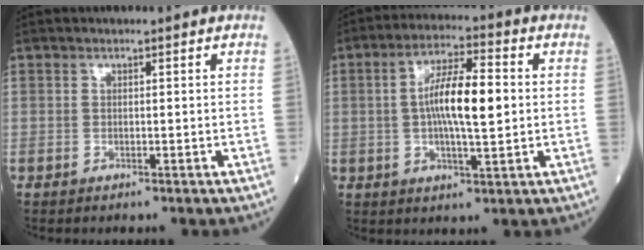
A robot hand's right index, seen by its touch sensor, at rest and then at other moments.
{"total": 10.2, "force": [0.6, 2.0, 10.0], "torque": [-0.180, 0.012, 0.007]}